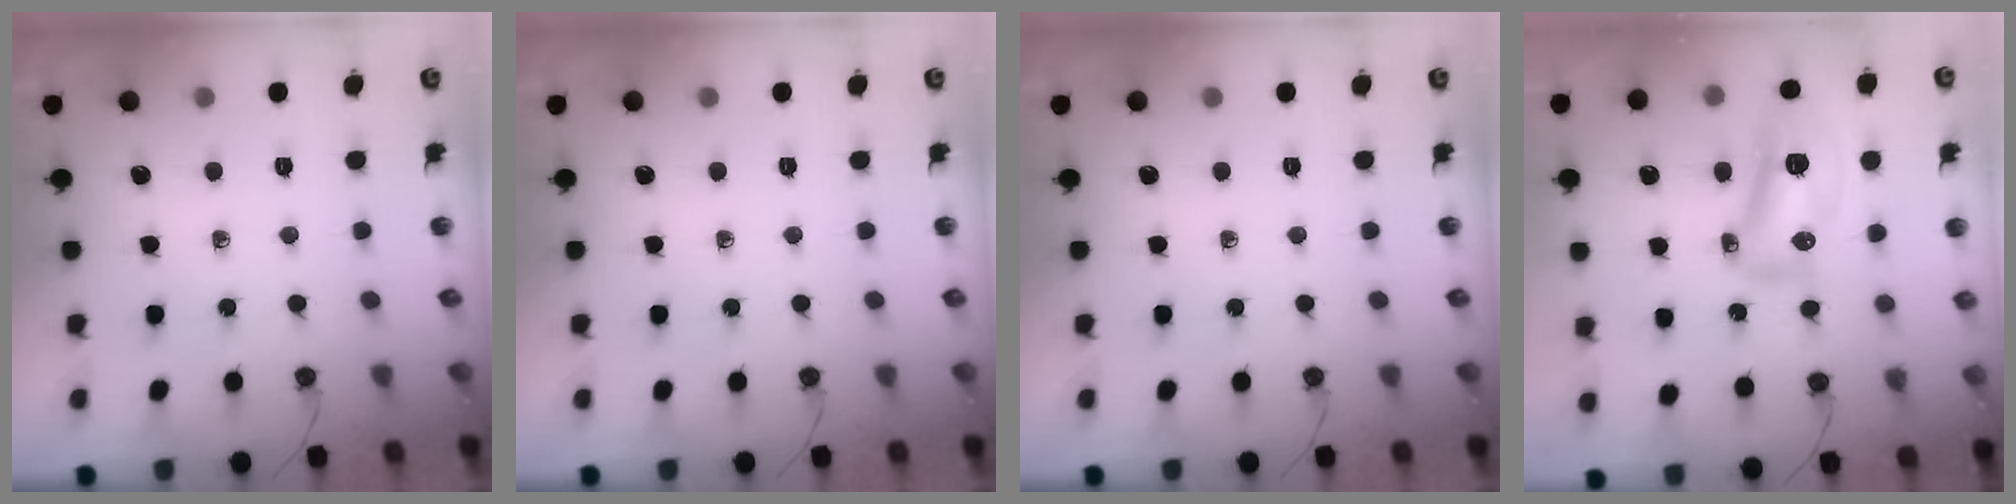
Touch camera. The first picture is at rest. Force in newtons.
{"total": 0.0}
{"total": 0.0}
{"total": 13.1, "press": 13.0, "slide": 1.3}